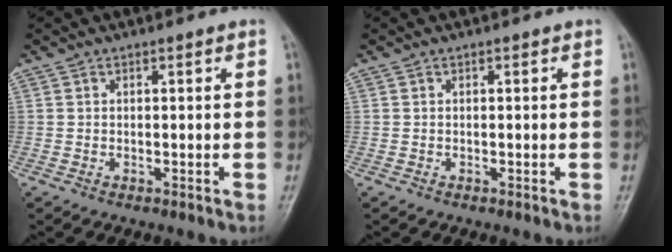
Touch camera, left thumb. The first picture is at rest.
{"total": 0.0}